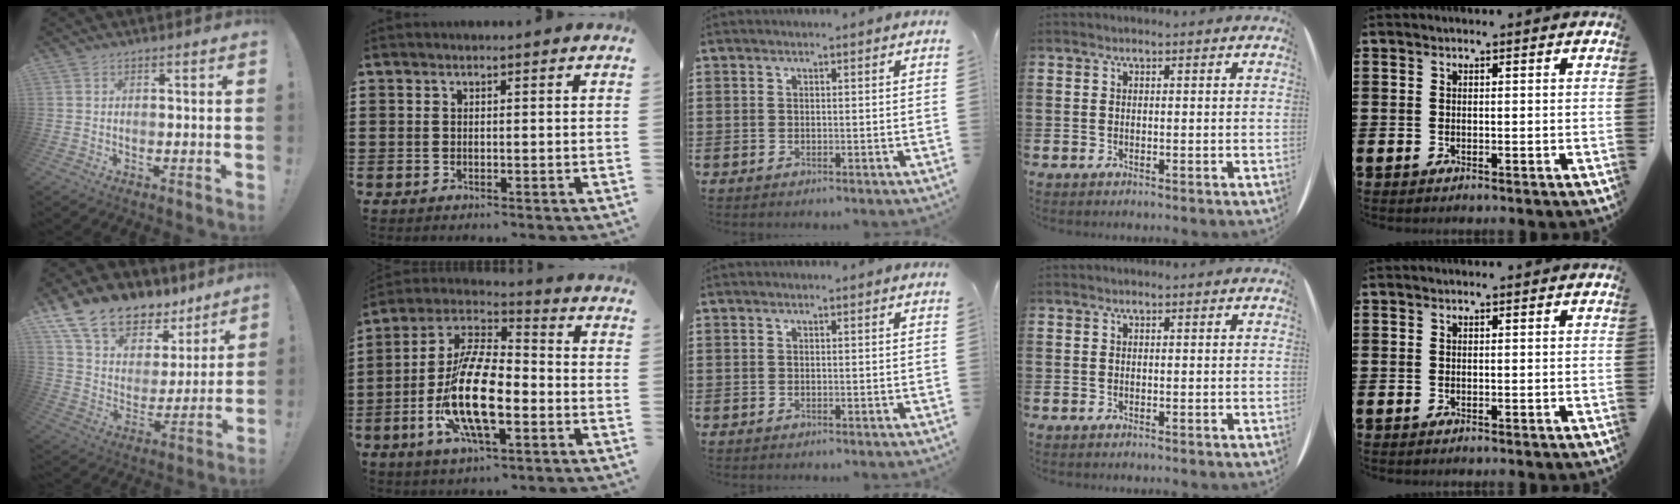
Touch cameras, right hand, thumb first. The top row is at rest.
{"thumb": {"total": 14.9, "force": [11.3, 8.2, 5.4], "torque": [-0.101, -0.082, 0.214]}, "index": {"total": 15.5, "force": [-4.2, 6.3, 13.5], "torque": [-0.303, -0.007, -0.083]}}